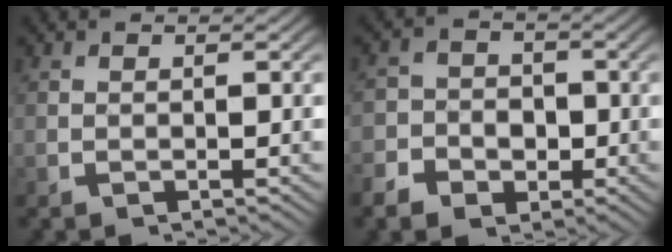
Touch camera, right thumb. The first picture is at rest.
{"total": 5.0, "force": [-1.8, 4.3, 1.8], "torque": [-0.014, -0.012, -0.034]}